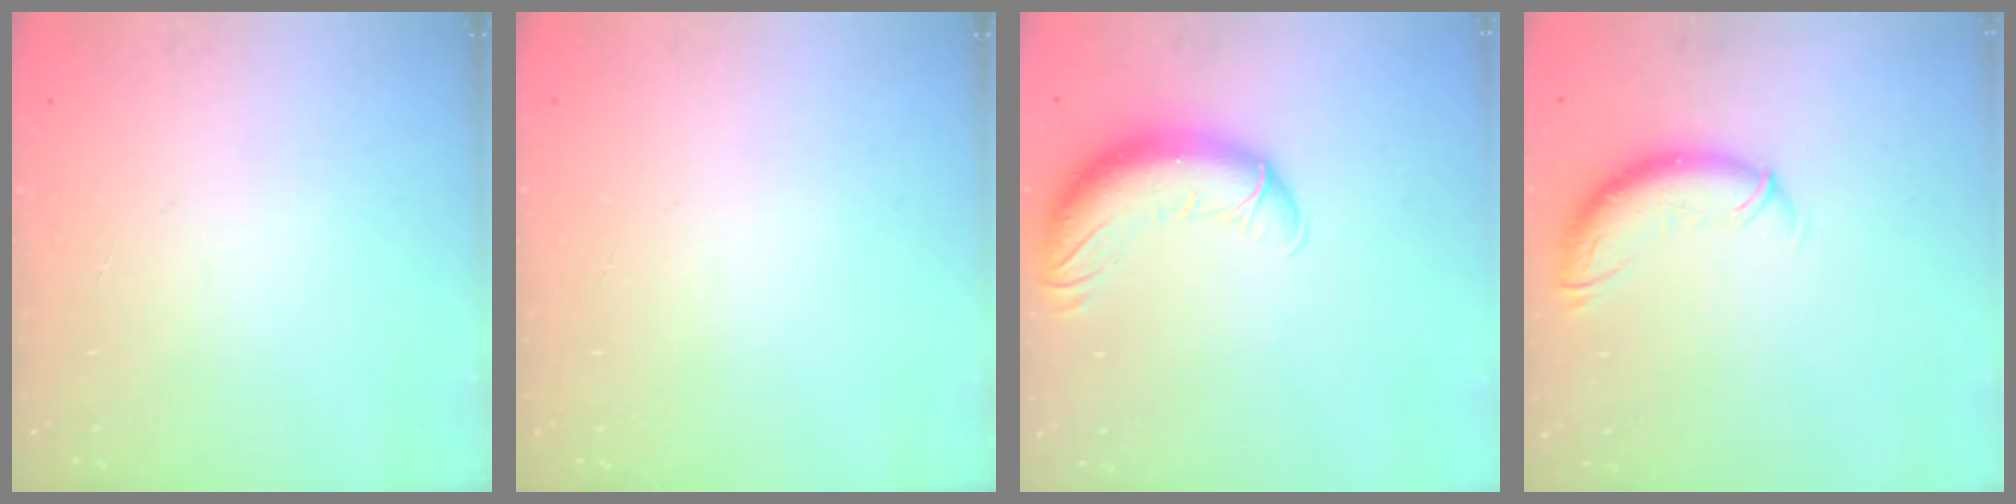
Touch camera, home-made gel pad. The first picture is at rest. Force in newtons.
{"total": 0.0}
{"total": 13.4, "press": 13.0, "slide": 3.2}
{"total": 10.6, "press": 10.6, "slide": 1.0}